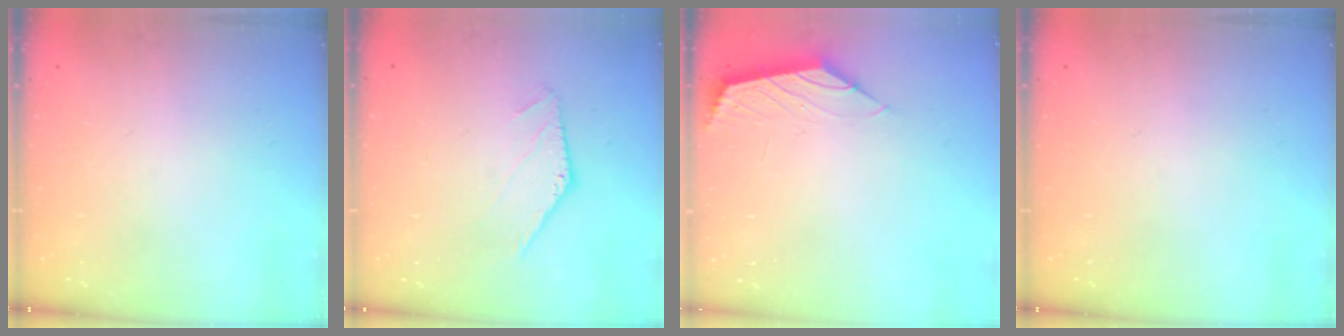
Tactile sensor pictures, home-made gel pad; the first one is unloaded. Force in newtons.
{"total": 0.0}
{"total": 0.8, "press": 0.7, "slide": 0.3}
{"total": 0.0}